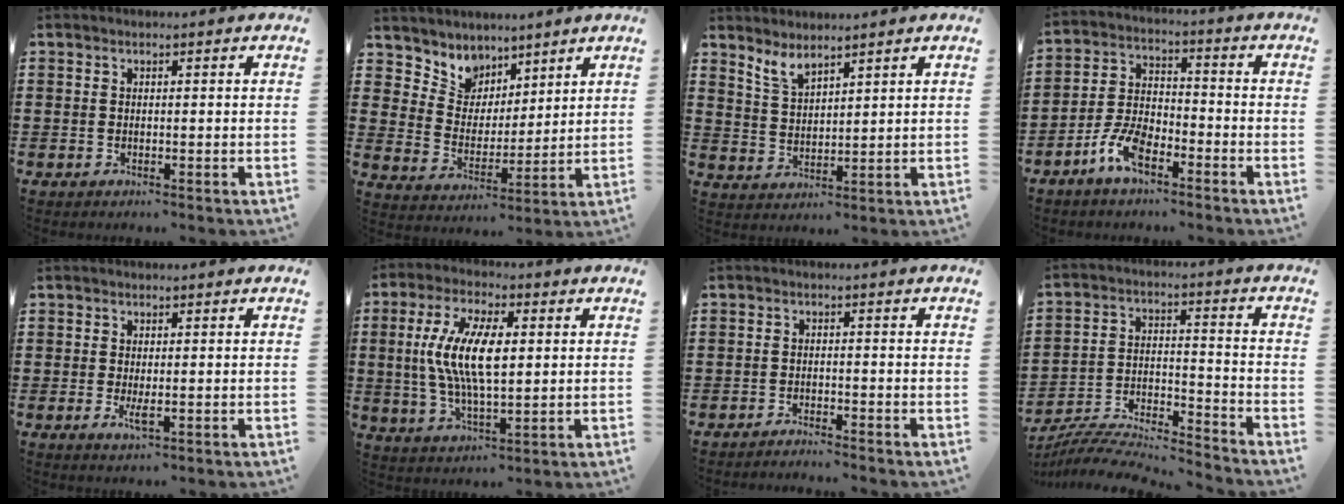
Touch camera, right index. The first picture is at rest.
{"total": 6.0, "force": [4.6, 3.8, -0.5], "torque": [-0.032, -0.031, 0.085]}
{"total": 3.8, "force": [3.4, 0.9, 1.4], "torque": [-0.037, -0.007, 0.062]}
{"total": 7.0, "force": [-4.4, 3.1, 4.5], "torque": [-0.114, 0.005, -0.089]}
{"total": 2.1, "force": [-0.3, 0.7, 2.0], "torque": [-0.042, -0.005, -0.006]}
{"total": 11.1, "force": [1.2, 4.3, 10.2], "torque": [-0.218, 0.005, 0.014]}
{"total": 1.6, "force": [-1.5, -0.1, -0.1], "torque": [-0.002, 0.004, -0.032]}
{"total": 6.6, "force": [-6.5, 0.5, 1.3], "torque": [-0.033, -0.006, -0.133]}